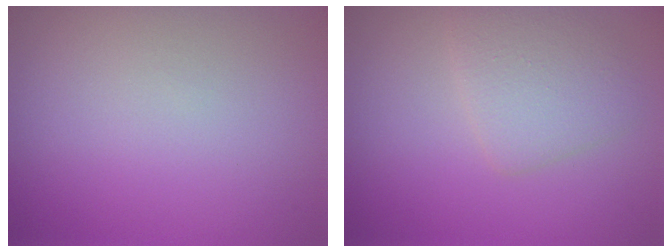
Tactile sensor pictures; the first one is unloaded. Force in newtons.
{"total": 3.0, "press": 3.0, "slide": 0.1}